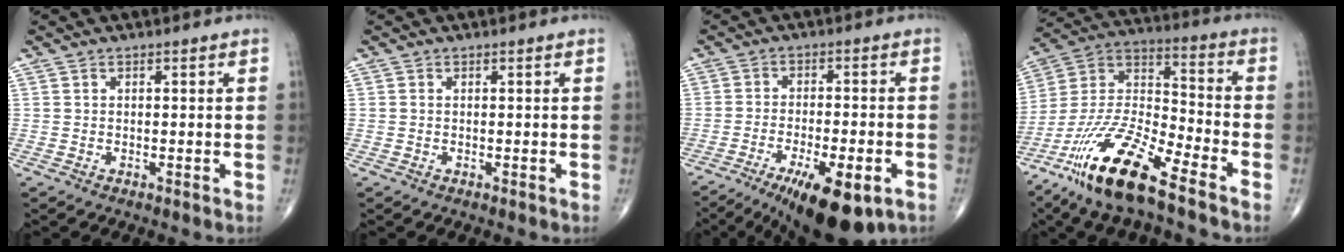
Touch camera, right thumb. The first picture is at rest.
{"total": 0.0}
{"total": 14.1, "force": [-7.6, 4.5, 11.0], "torque": [-0.152, 0.009, -0.113]}
{"total": 19.4, "force": [-12.9, 4.4, 13.9], "torque": [-0.276, 0.053, -0.243]}